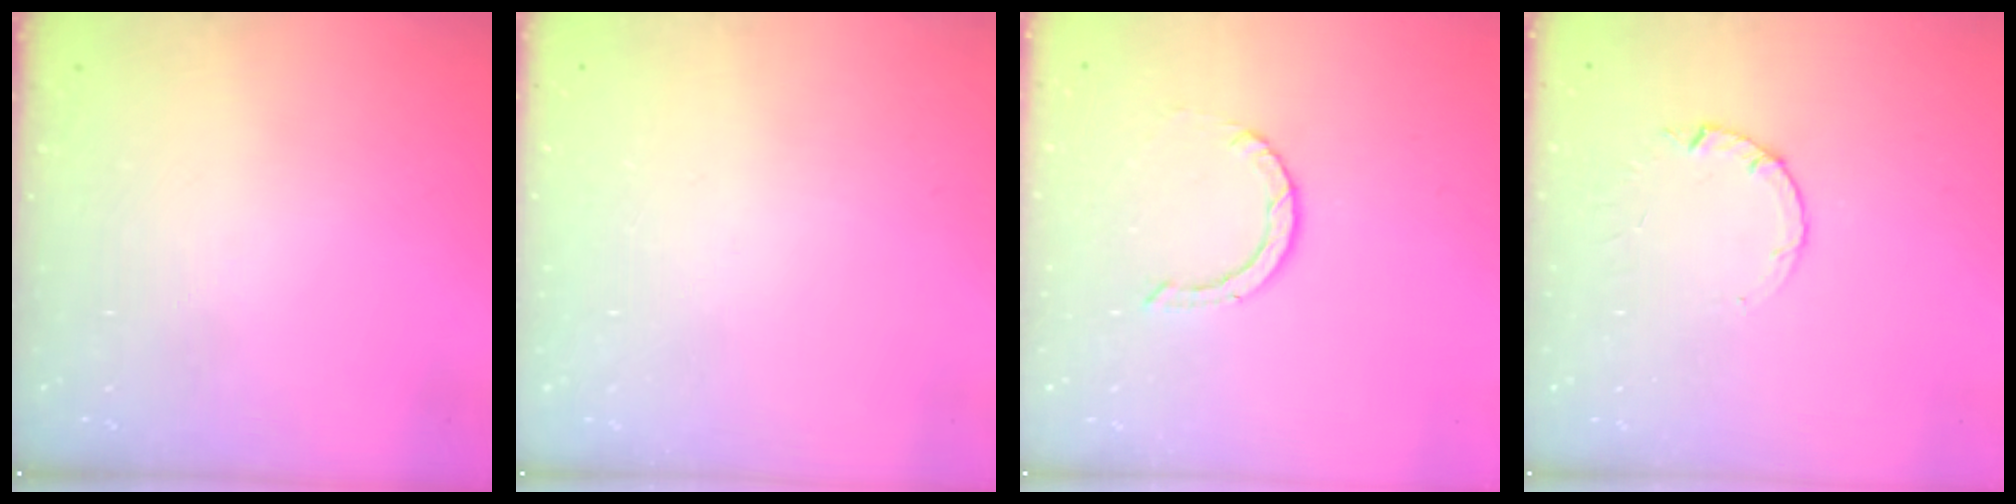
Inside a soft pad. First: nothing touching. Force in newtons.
{"total": 2.4, "press": 2.4, "slide": 0.2}
{"total": 0.9, "press": 0.9, "slide": 0.1}
{"total": 1.0, "press": 0.9, "slide": 0.3}